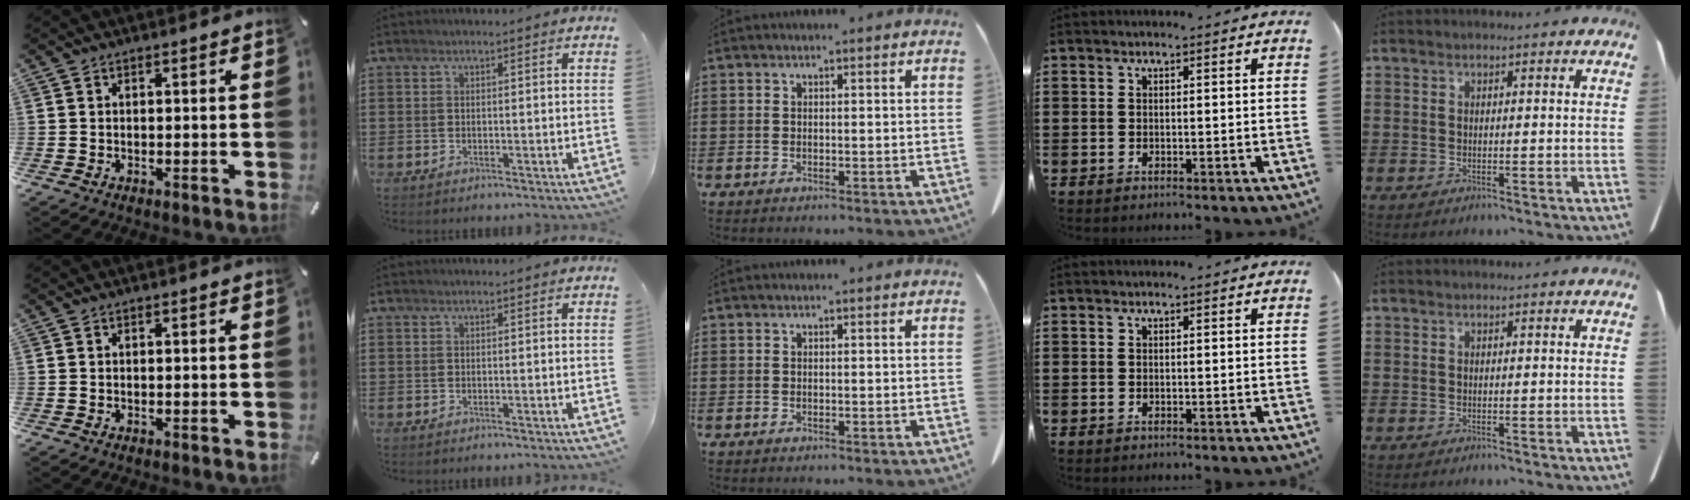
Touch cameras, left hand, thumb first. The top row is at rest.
{}